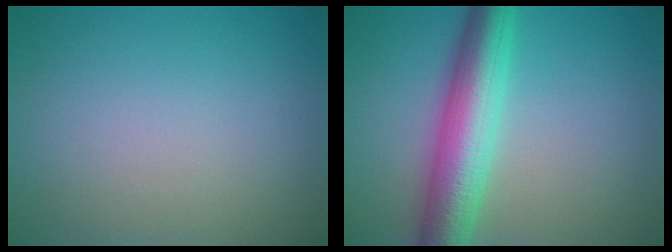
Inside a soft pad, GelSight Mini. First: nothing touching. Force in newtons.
{"total": 7.4, "press": 7.4, "slide": 0.0}